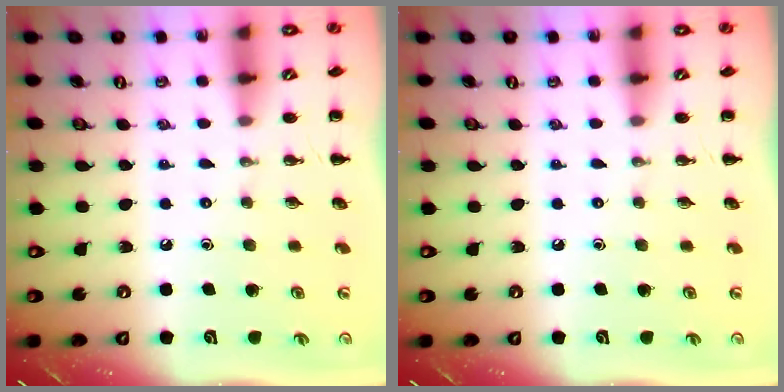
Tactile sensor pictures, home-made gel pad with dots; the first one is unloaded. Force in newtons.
{"total": 0.0}